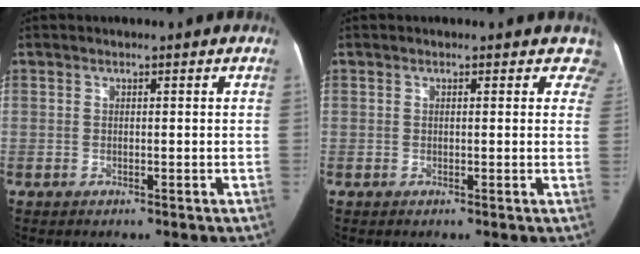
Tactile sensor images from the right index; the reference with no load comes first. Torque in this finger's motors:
{"motor_torque": [0.80, 0.72, 0.18, 0.00]}